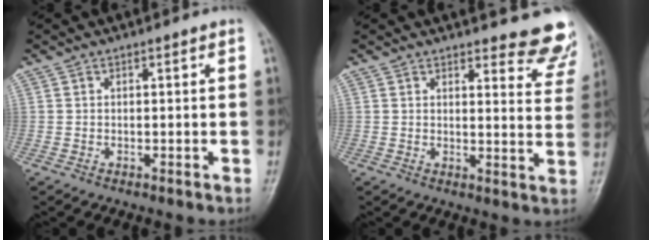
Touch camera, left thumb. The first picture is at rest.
{"total": 10.6, "force": [9.8, 2.8, 3.0], "torque": [0.008, -0.073, 0.087]}